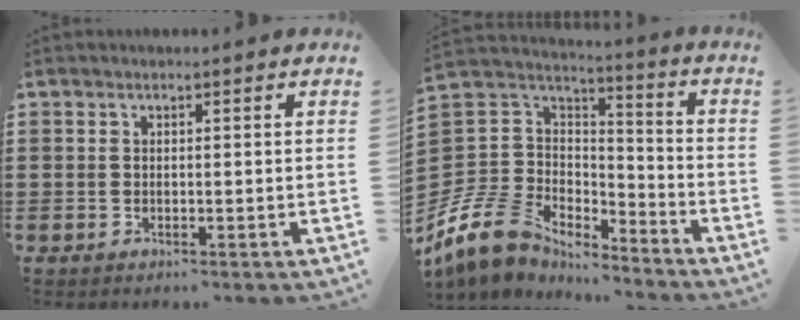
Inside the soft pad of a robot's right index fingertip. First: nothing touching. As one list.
[{"total": 11.2, "force": [-8.3, 6.7, 3.4], "torque": [-0.118, 0.016, -0.166]}]